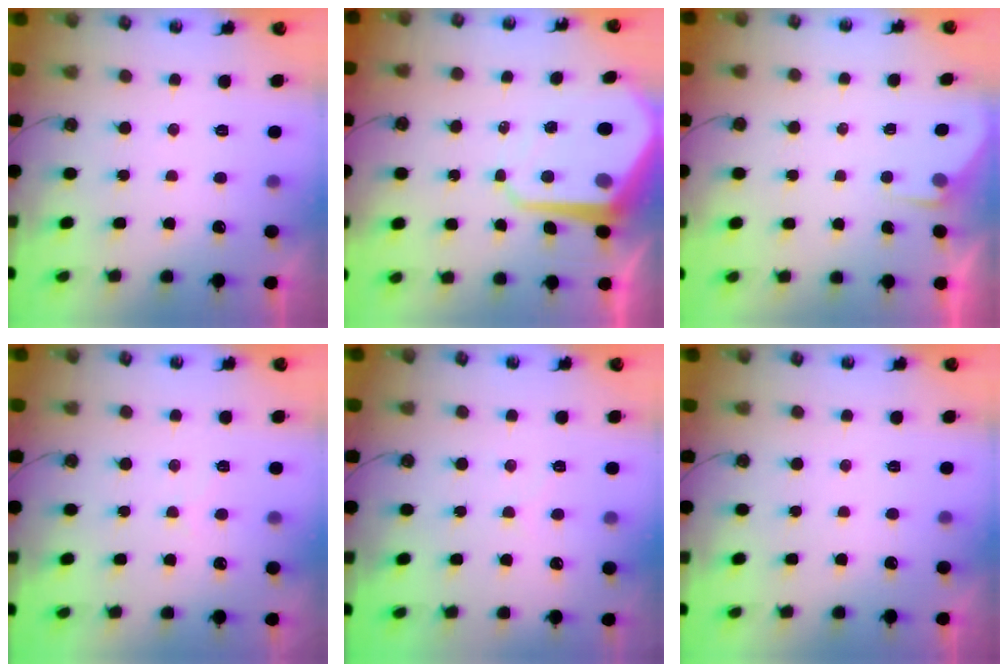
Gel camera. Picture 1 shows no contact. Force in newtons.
{"total": 11.2, "press": 11.1, "slide": 1.0}
{"total": 1.8, "press": 1.7, "slide": 0.4}
{"total": 5.7, "press": 5.6, "slide": 0.7}
{"total": 3.5, "press": 3.4, "slide": 0.6}
{"total": 0.0}